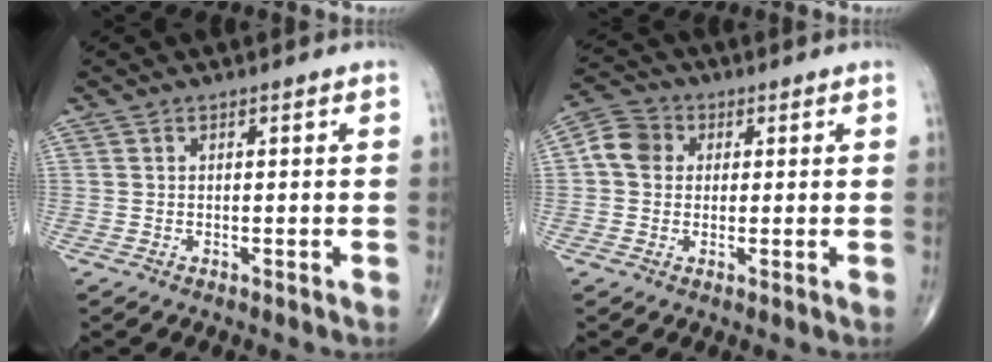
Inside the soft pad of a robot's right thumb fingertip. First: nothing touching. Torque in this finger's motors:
{"motor_torque": [-0.16, 0.19, 0.05, -0.06, 0.01]}